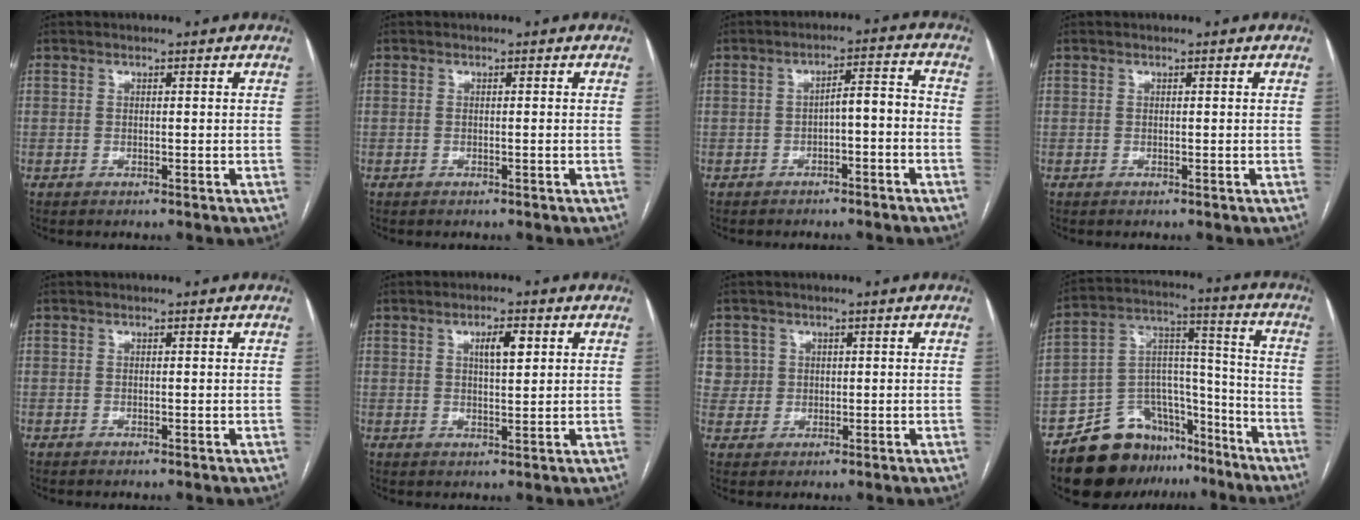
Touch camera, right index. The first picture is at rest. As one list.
[{"total": 0.0}, {"total": 4.7, "force": [-1.7, 1.3, 4.2], "torque": [-0.062, 0.027, -0.022]}, {"total": 0.0}, {"total": 0.0}, {"total": 4.0, "force": [1.5, 0.9, 3.5], "torque": [-0.060, 0.003, 0.026]}, {"total": 3.4, "force": [1.1, 3.2, -0.4], "torque": [0.028, 0.008, 0.018]}, {"total": 16.5, "force": [-12.4, 9.3, 5.6], "torque": [-0.076, 0.074, -0.202]}]